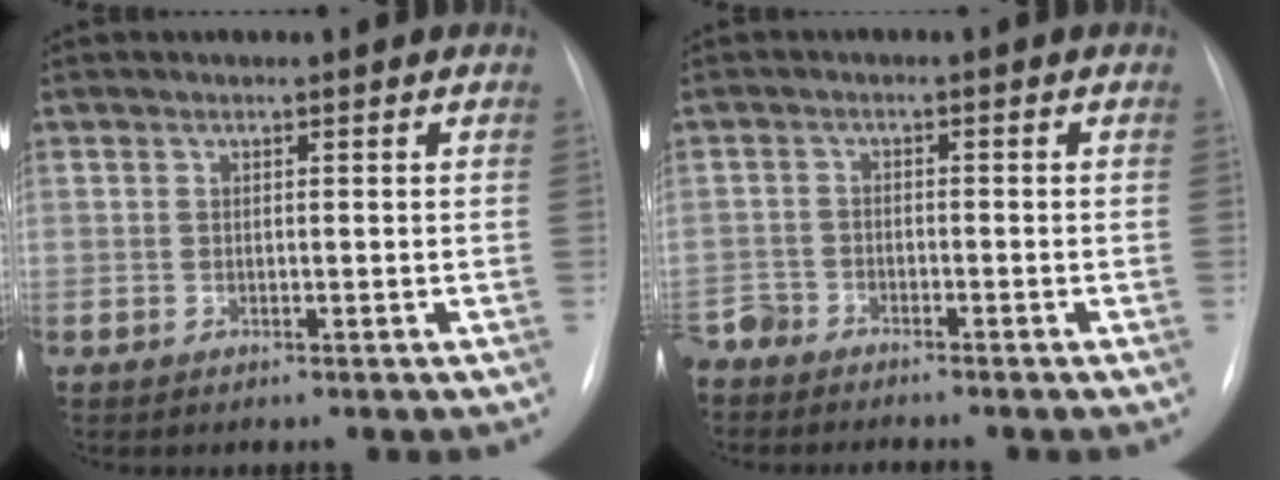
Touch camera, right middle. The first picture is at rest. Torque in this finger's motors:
{"motor_torque": [1.10, -1.03, 0.68, 0.19]}